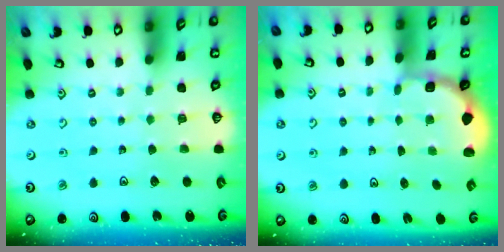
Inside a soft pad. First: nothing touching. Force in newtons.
{"total": 2.0, "press": 1.8, "slide": 0.7}